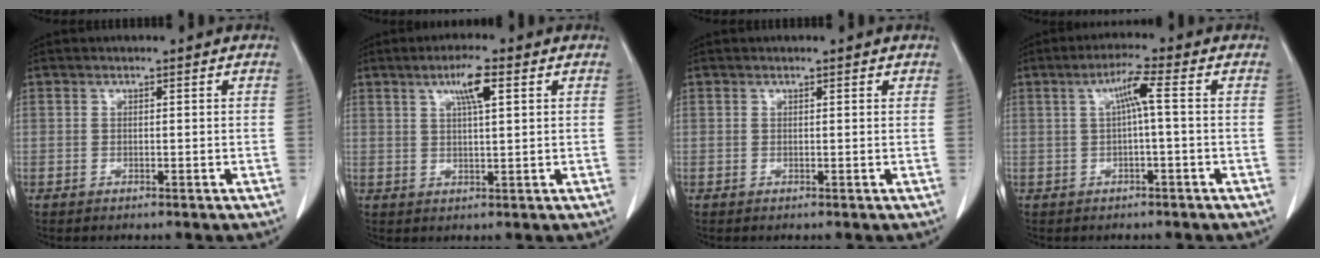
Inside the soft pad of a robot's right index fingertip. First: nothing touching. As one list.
[{"total": 4.7, "force": [2.1, 0.4, 4.2], "torque": [-0.077, 0.004, 0.036]}, {"total": 0.6, "force": [0.6, 0.2, 0.2], "torque": [-0.008, 0.006, 0.005]}, {"total": 3.9, "force": [0.4, -0.2, 3.9], "torque": [-0.073, 0.016, 0.010]}]